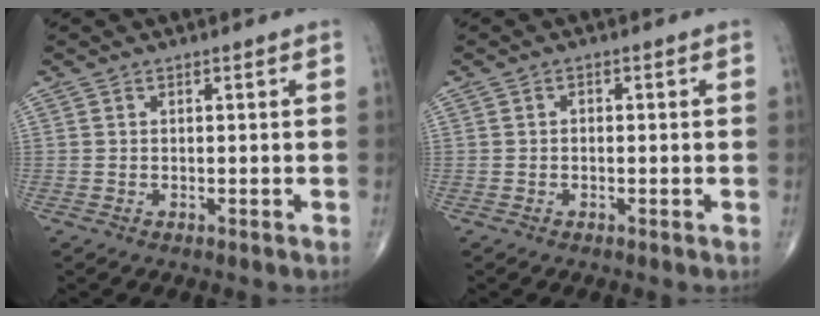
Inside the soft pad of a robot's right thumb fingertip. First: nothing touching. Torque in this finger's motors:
{"motor_torque": [-0.23, 0.10, 0.01, 0.21, 0.04]}